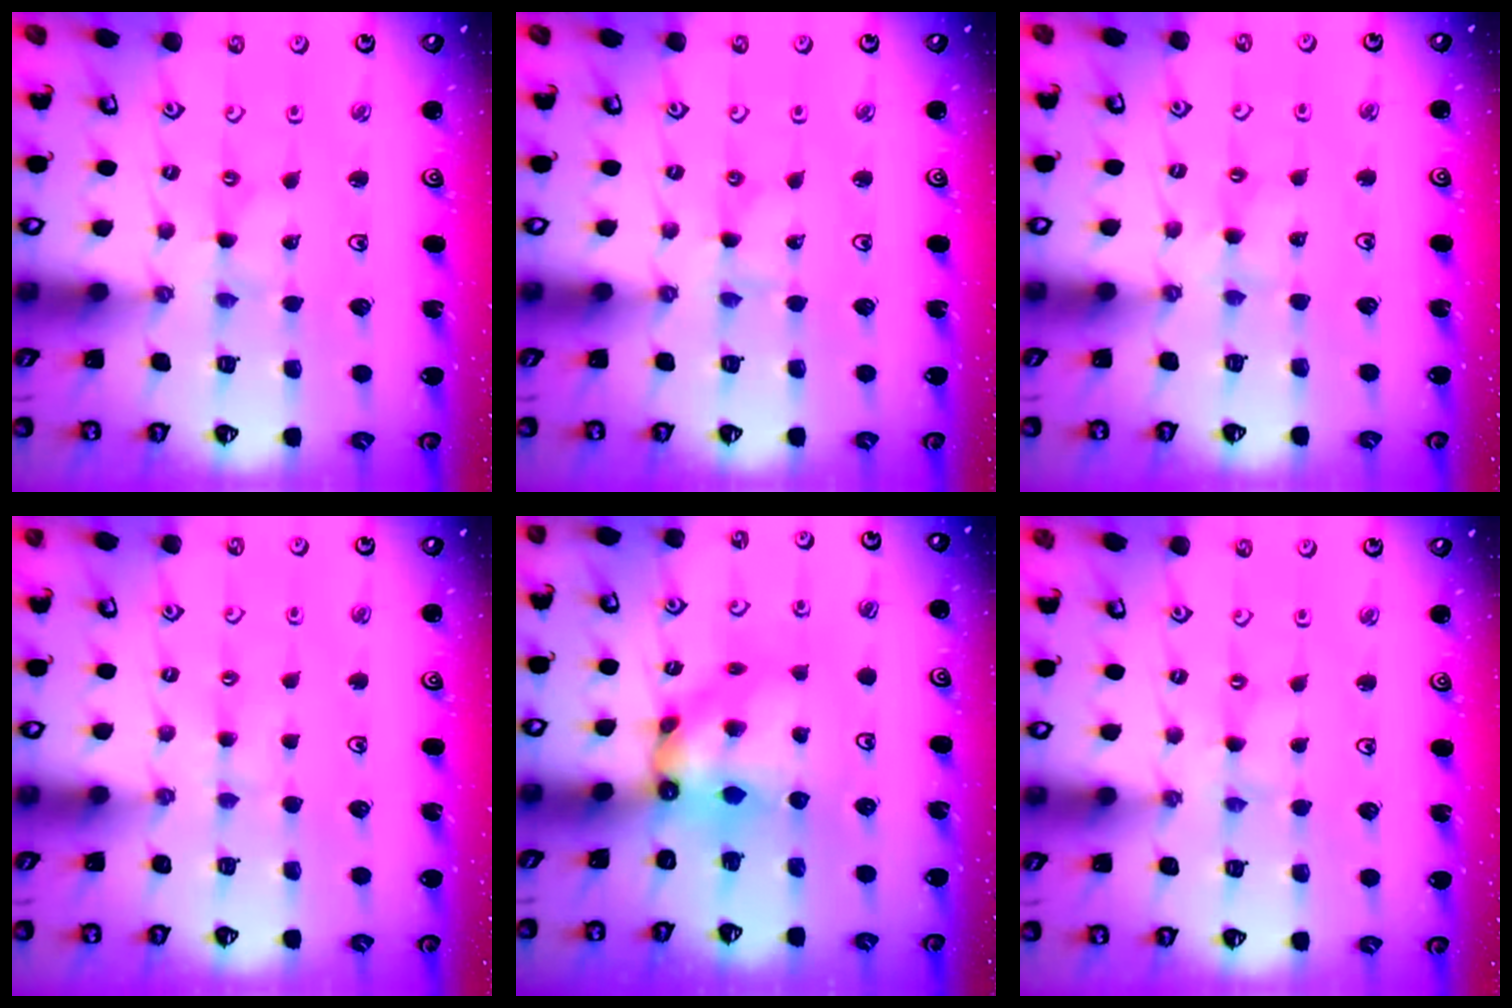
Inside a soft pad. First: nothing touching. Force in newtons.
{"total": 0.0}
{"total": 2.3, "press": 2.3, "slide": 0.4}
{"total": 2.2, "press": 2.2, "slide": 0.4}
{"total": 7.1, "press": 7.1, "slide": 0.6}
{"total": 1.3, "press": 1.3, "slide": 0.2}